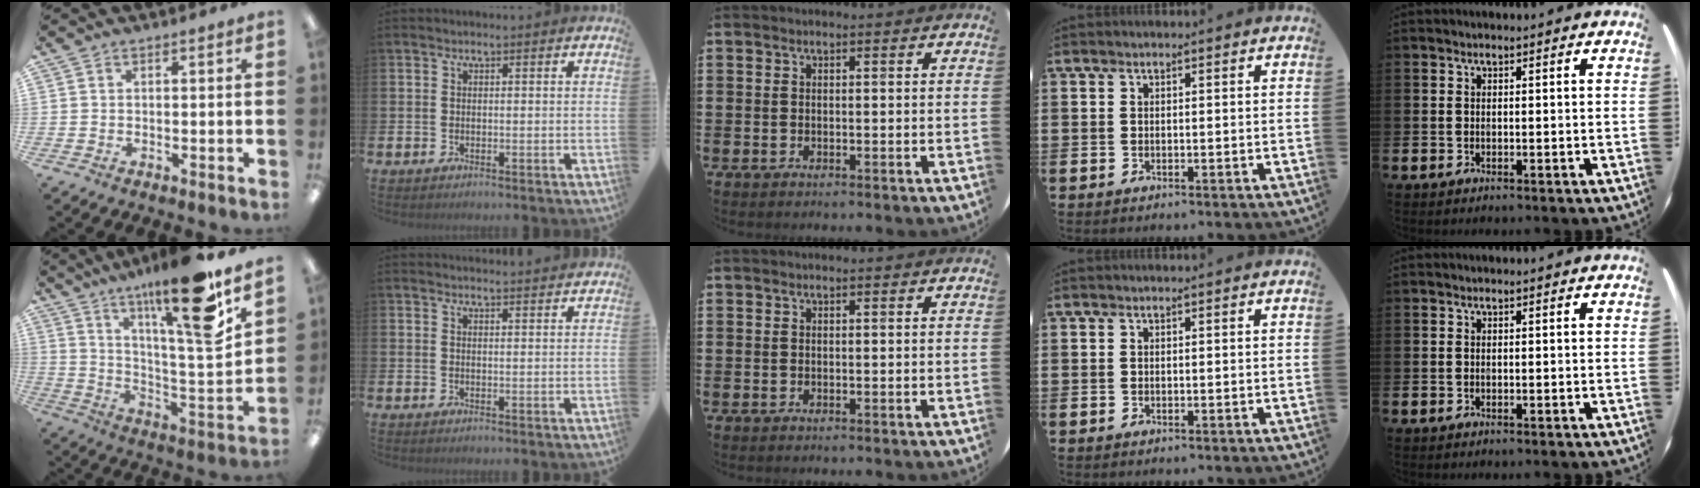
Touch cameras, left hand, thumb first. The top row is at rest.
{"thumb": {"total": 19.2, "force": [14.2, 1.3, 12.9], "torque": [-0.219, -0.095, 0.219]}, "index": {"total": 1.9, "force": [1.9, 0.0, -0.1], "torque": [0.008, -0.013, 0.033]}}